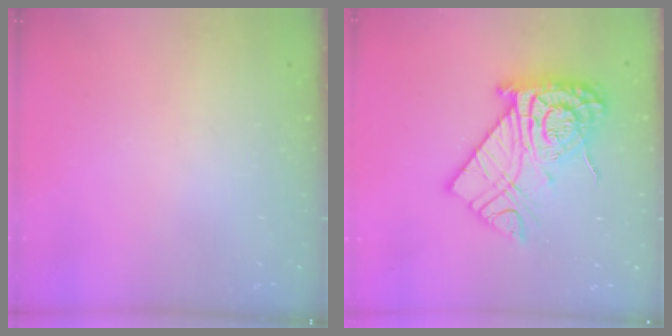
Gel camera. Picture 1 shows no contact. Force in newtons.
{"total": 20.4, "press": 20.3, "slide": 1.4}